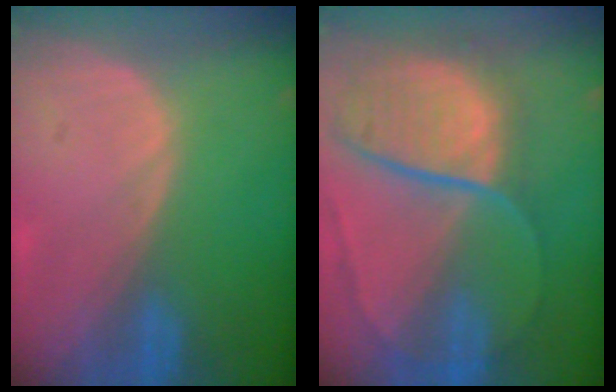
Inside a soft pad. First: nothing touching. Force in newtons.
{"total": 10.9, "press": 9.0, "slide": 6.1}